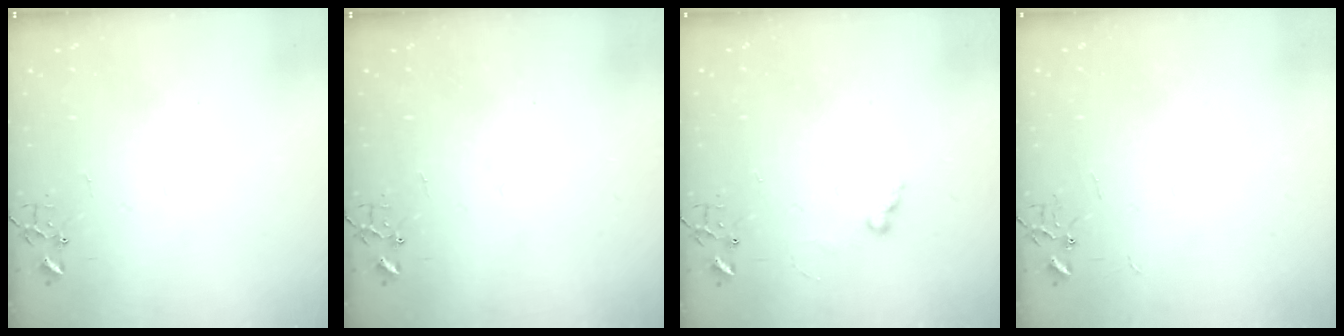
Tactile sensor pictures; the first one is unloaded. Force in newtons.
{"total": 0.0}
{"total": 6.1, "press": 6.1, "slide": 0.3}
{"total": 1.8, "press": 1.8, "slide": 0.2}